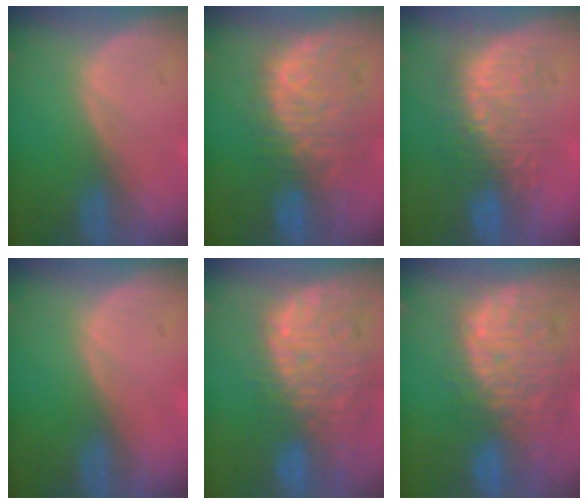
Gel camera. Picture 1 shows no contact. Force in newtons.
{"total": 10.8, "press": 9.4, "slide": 5.3}
{"total": 8.9, "press": 8.6, "slide": 2.0}
{"total": 0.0}
{"total": 13.8, "press": 11.6, "slide": 7.5}
{"total": 13.6, "press": 11.4, "slide": 7.4}